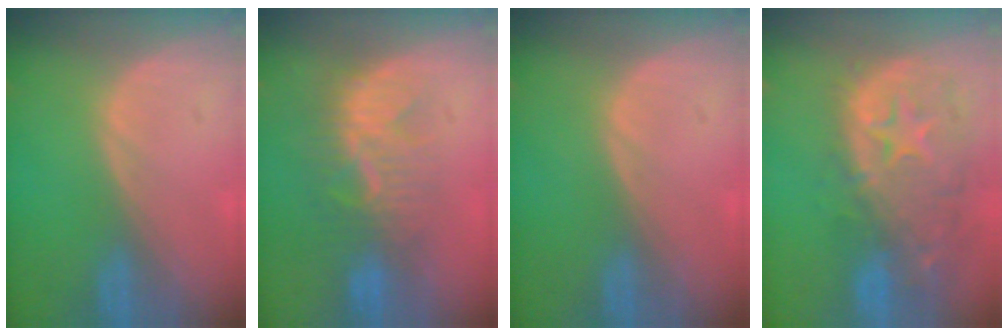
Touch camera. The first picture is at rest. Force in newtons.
{"total": 8.1, "press": 7.8, "slide": 2.2}
{"total": 0.0}
{"total": 13.8, "press": 11.1, "slide": 8.1}